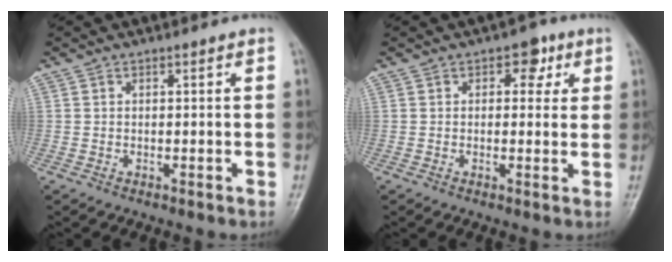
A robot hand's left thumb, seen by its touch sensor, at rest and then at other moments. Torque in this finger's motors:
{"motor_torque": [-0.35, -0.24, -0.27, 0.20, 0.08]}